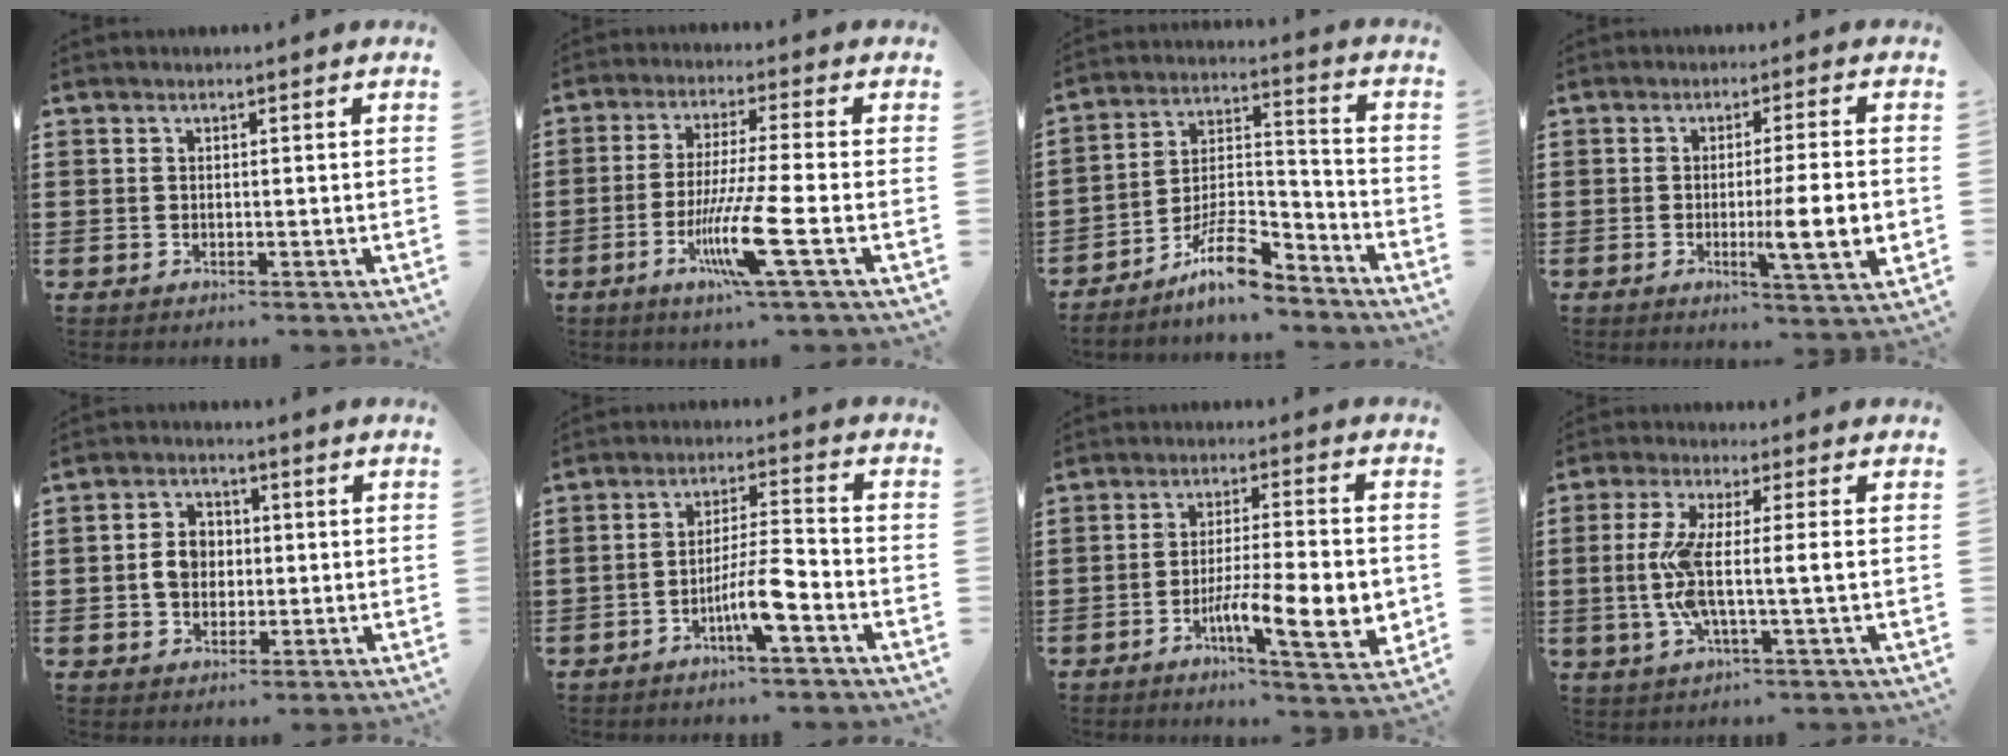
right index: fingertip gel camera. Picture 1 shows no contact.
{"total": 10.2, "force": [-3.9, 0.2, 9.4], "torque": [-0.189, -0.021, -0.075]}
{"total": 10.3, "force": [-7.9, 3.2, 5.8], "torque": [-0.101, 0.029, -0.146]}
{"total": 8.3, "force": [-1.4, 0.7, 8.1], "torque": [-0.117, -0.017, -0.024]}
{"total": 4.4, "force": [-0.2, 3.4, 2.8], "torque": [-0.070, 0.008, -0.009]}
{"total": 7.1, "force": [-3.5, 1.0, 6.1], "torque": [-0.121, -0.002, -0.067]}
{"total": 11.7, "force": [-3.4, 2.5, 10.9], "torque": [-0.168, -0.007, -0.056]}
{"total": 7.6, "force": [-0.5, 0.8, 7.6], "torque": [-0.165, -0.014, -0.020]}